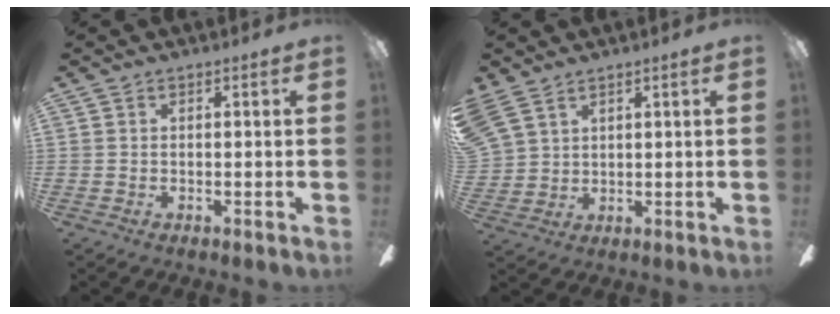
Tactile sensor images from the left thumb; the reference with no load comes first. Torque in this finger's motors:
{"motor_torque": [2.91, 2.09, 2.06, -0.71, 0.41]}